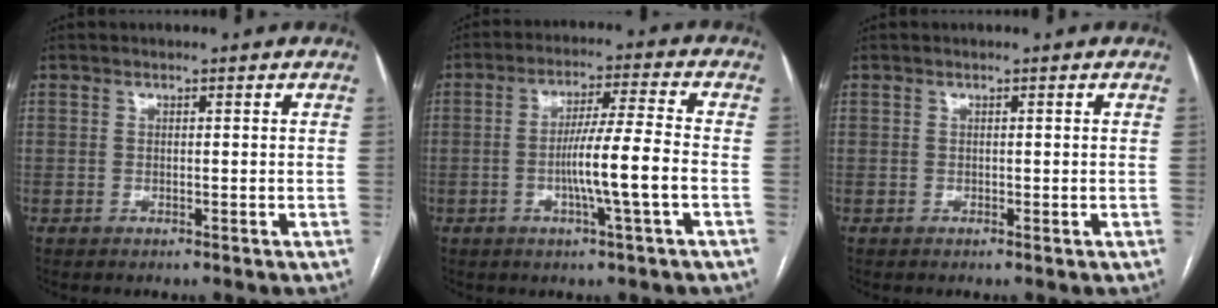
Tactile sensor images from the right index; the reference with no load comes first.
{"total": 9.1, "force": [-2.2, -1.0, 8.8], "torque": [-0.158, -0.001, -0.039]}
{"total": 0.0}